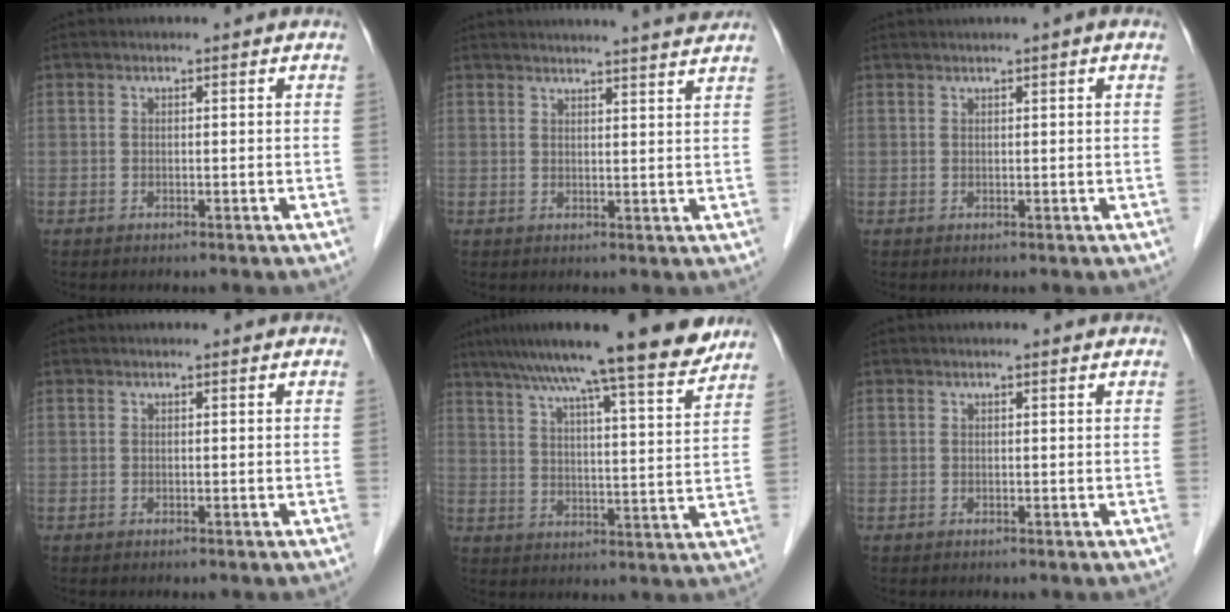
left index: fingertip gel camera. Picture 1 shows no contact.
{"total": 12.9, "force": [12.0, -0.8, 4.6], "torque": [-0.070, -0.008, 0.140]}
{"total": 1.9, "force": [1.3, -0.3, 1.4], "torque": [-0.026, 0.010, 0.024]}
{"total": 0.0}
{"total": 19.3, "force": [15.8, 0.7, 11.0], "torque": [-0.172, 0.015, 0.223]}
{"total": 0.7, "force": [0.6, 0.0, 0.4], "torque": [-0.013, 0.007, 0.012]}